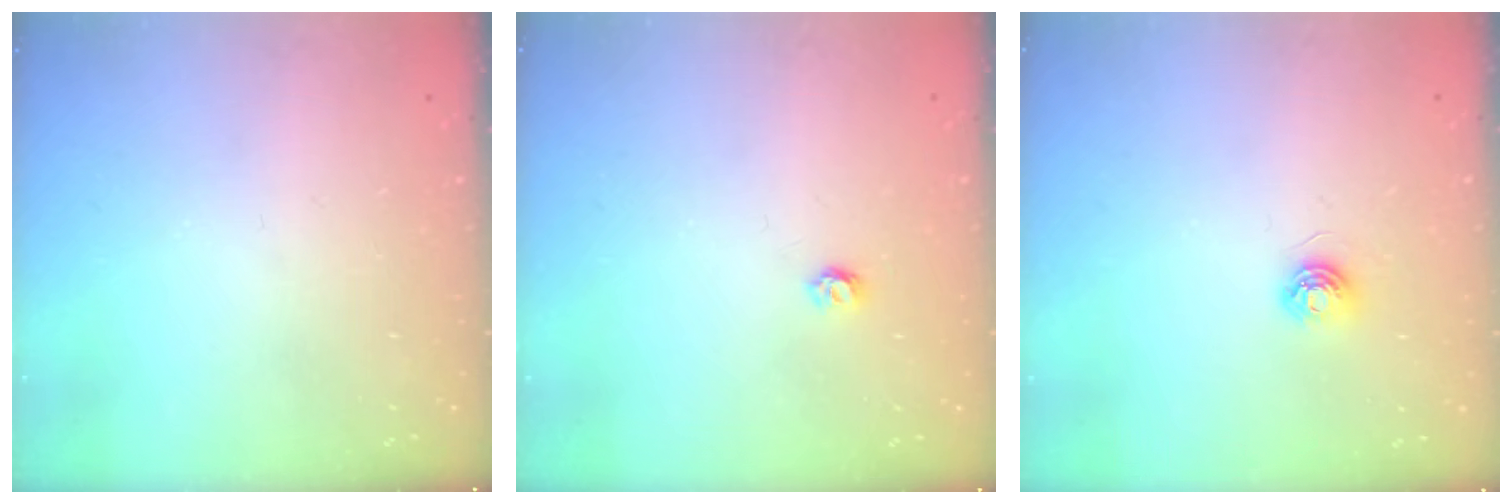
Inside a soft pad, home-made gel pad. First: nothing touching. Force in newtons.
{"total": 3.5, "press": 3.5, "slide": 0.3}
{"total": 5.0, "press": 4.9, "slide": 0.6}